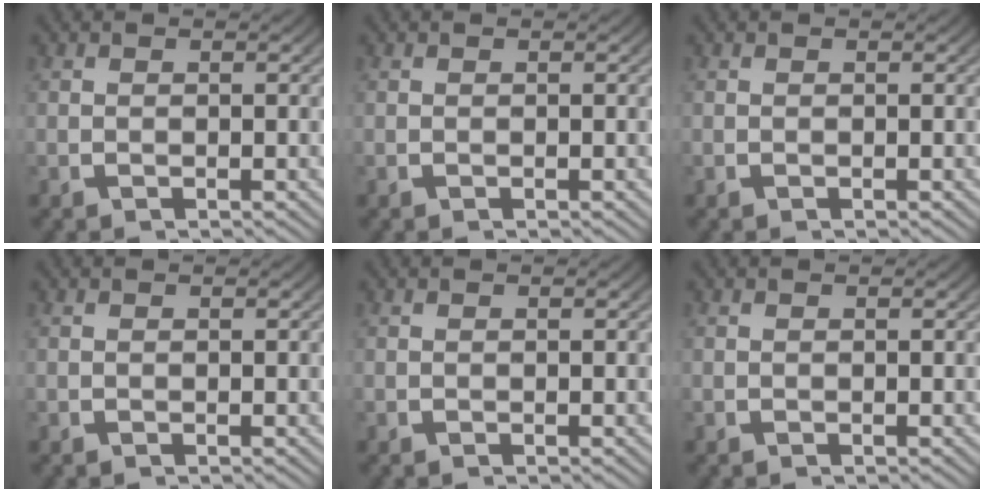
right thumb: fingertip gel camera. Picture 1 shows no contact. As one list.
[{"total": 0.0}, {"total": 0.0}, {"total": 0.0}, {"total": 0.0}, {"total": 0.0}]